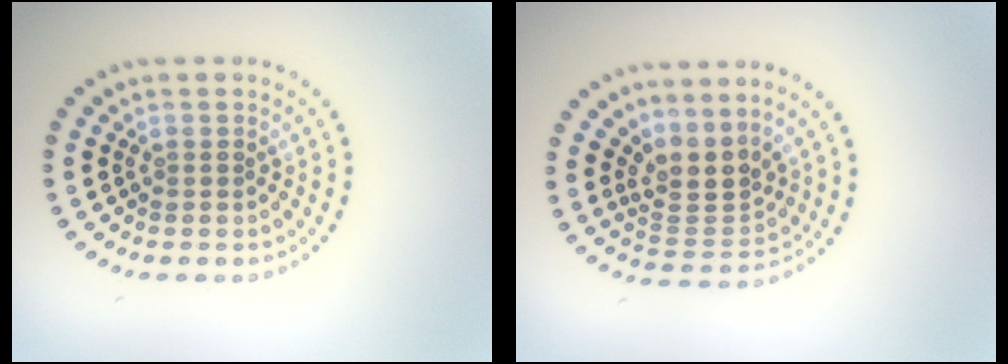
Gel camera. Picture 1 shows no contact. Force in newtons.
{"total": 3.1, "press": 2.2, "slide": 2.1}